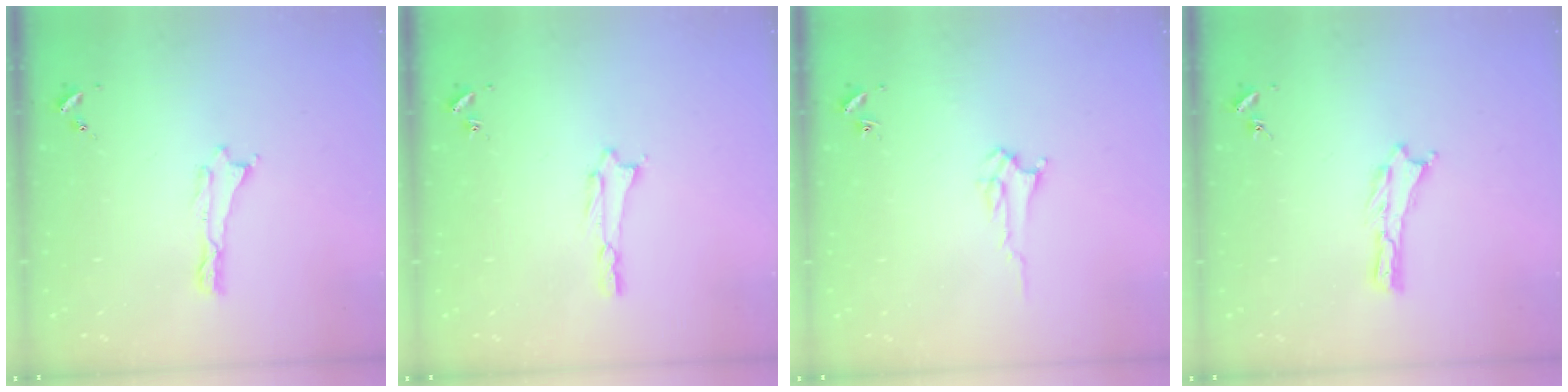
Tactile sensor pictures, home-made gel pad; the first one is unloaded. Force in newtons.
{"total": 0.8, "press": 0.8, "slide": 0.1}
{"total": 2.8, "press": 2.8, "slide": 0.4}
{"total": 0.0}